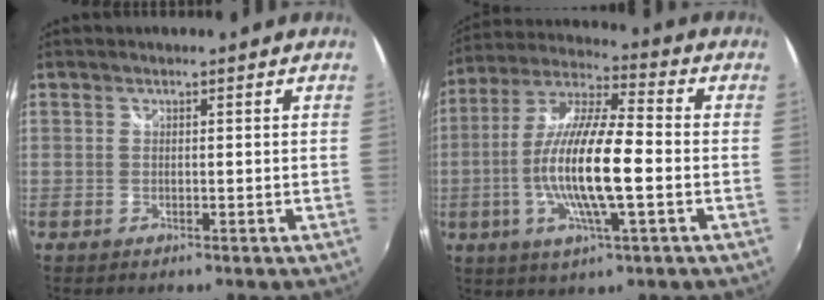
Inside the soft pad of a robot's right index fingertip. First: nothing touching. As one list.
[{"total": 15.6, "force": [-3.0, 2.6, 15.1], "torque": [-0.292, -0.002, -0.058]}]